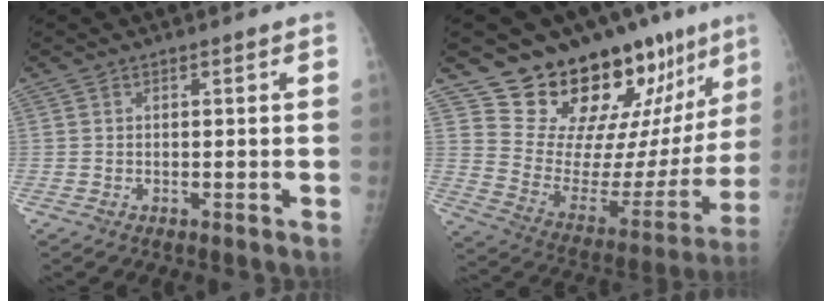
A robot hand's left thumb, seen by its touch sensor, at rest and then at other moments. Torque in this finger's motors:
{"motor_torque": [1.90, 1.88, -0.34, -0.50, 0.03]}